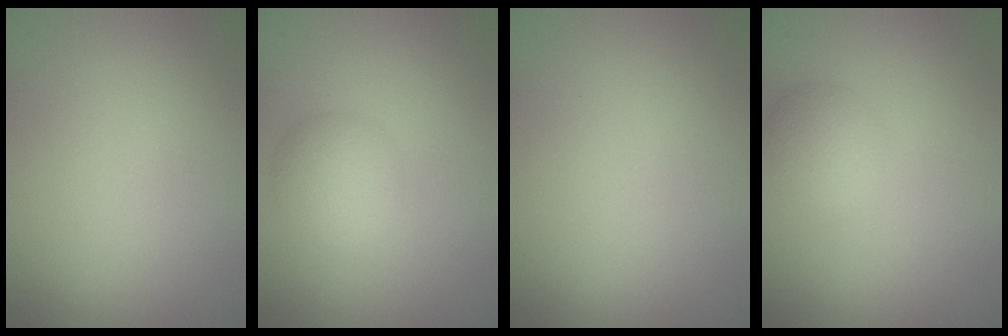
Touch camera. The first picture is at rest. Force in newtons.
{"total": 2.9, "press": 2.9, "slide": 0.1}
{"total": 0.0}
{"total": 2.1, "press": 2.1, "slide": 0.2}